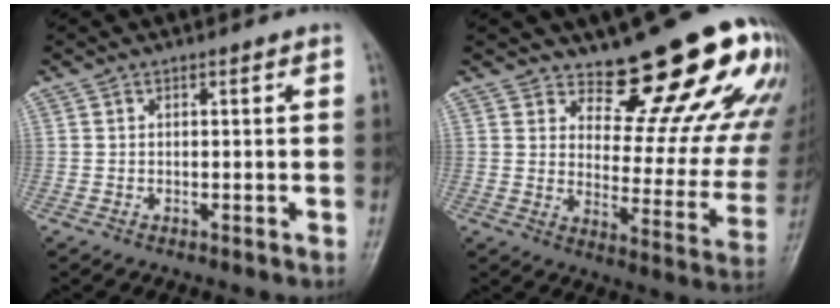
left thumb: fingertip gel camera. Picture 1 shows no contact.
{"total": 19.2, "force": [15.5, 6.2, 9.4], "torque": [-0.067, -0.131, 0.197]}